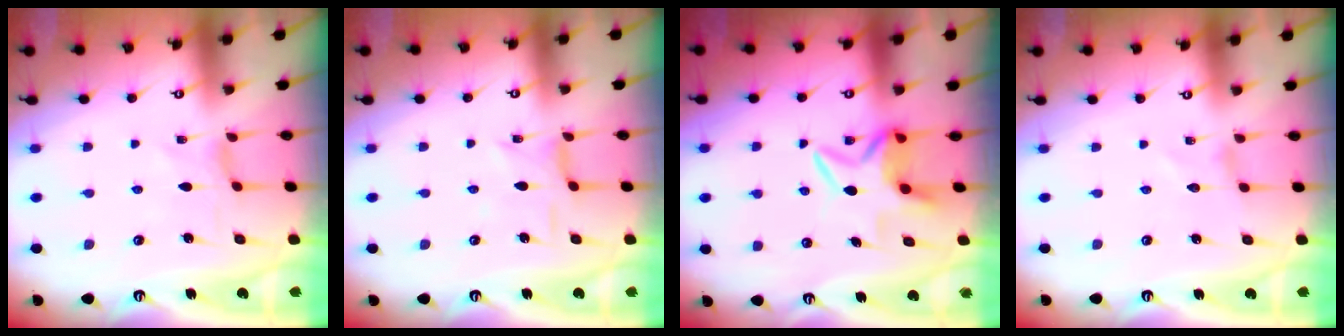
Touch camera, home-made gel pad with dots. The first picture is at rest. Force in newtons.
{"total": 2.9, "press": 2.9, "slide": 0.3}
{"total": 6.8, "press": 6.8, "slide": 1.0}
{"total": 0.0}